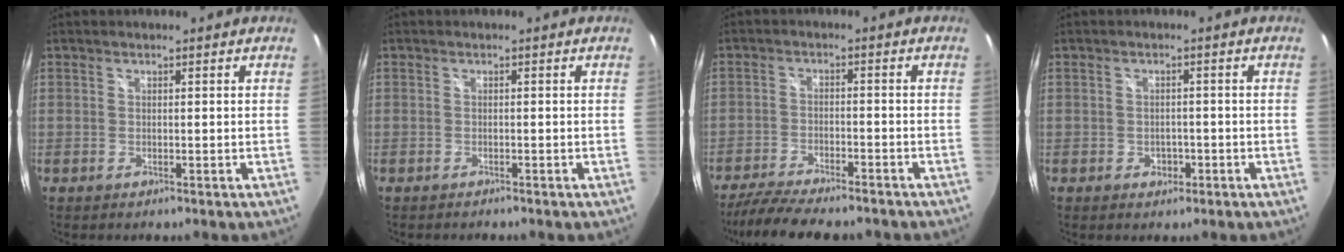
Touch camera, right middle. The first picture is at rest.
{"total": 1.3, "force": [-1.2, 0.3, 0.3], "torque": [-0.009, -0.008, -0.020]}
{"total": 13.3, "force": [-11.4, 2.8, 6.3], "torque": [-0.135, -0.031, -0.181]}
{"total": 2.4, "force": [-1.1, 2.0, 0.8], "torque": [-0.014, -0.001, -0.015]}